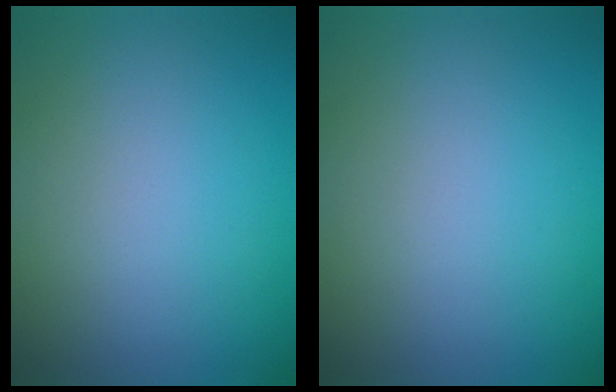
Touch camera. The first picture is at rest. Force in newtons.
{"total": 0.0}